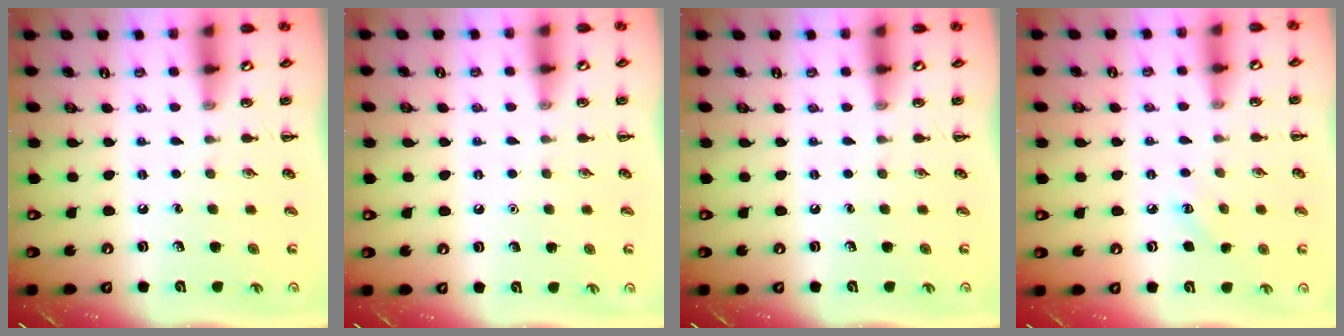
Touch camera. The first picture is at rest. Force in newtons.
{"total": 1.5, "press": 1.5, "slide": 0.1}
{"total": 0.0}
{"total": 5.2, "press": 5.0, "slide": 1.5}